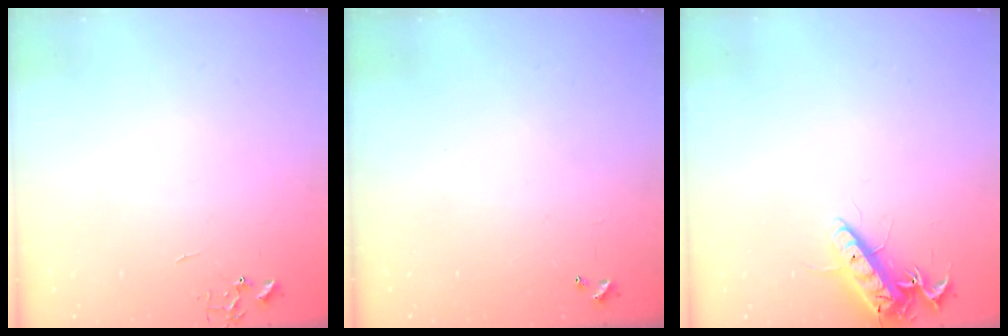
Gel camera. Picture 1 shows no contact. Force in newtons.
{"total": 0.0}
{"total": 14.2, "press": 14.2, "slide": 1.4}